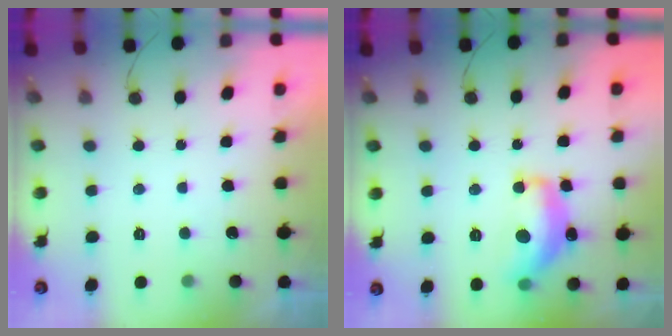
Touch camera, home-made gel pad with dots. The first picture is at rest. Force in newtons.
{"total": 13.9, "press": 13.8, "slide": 0.7}